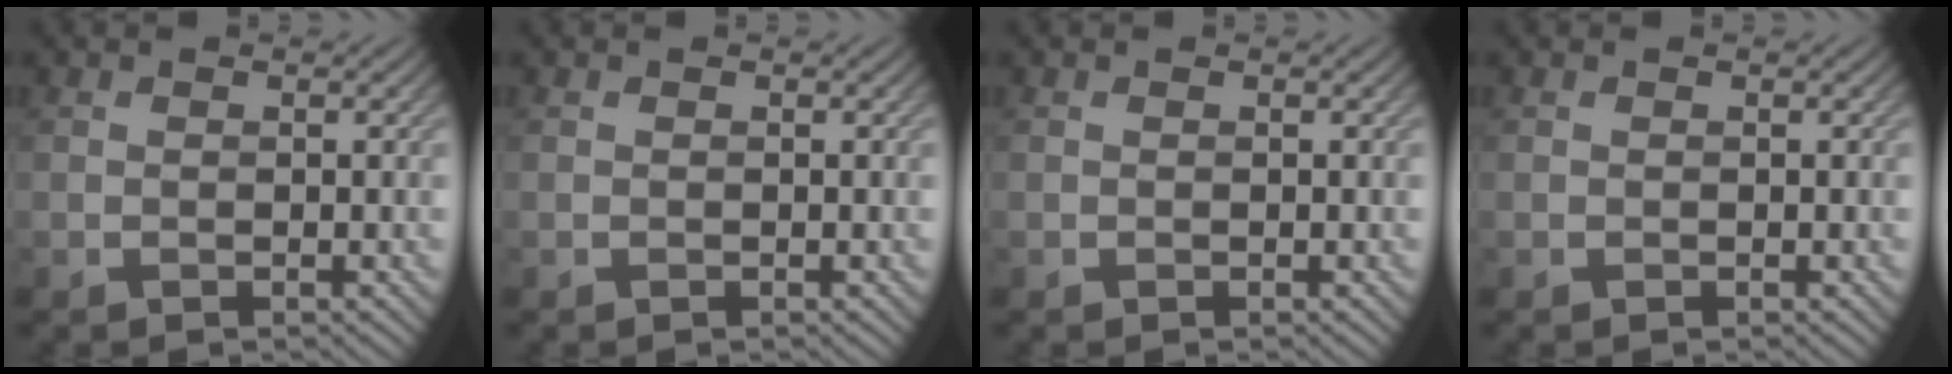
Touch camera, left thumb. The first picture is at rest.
{"total": 0.0}
{"total": 0.0}
{"total": 0.0}